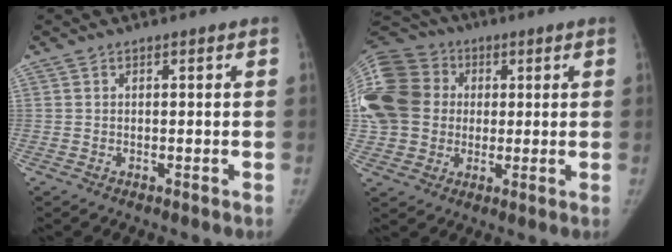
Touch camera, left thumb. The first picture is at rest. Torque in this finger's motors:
{"motor_torque": [0.68, 0.94, 0.83, -0.91, 0.16]}